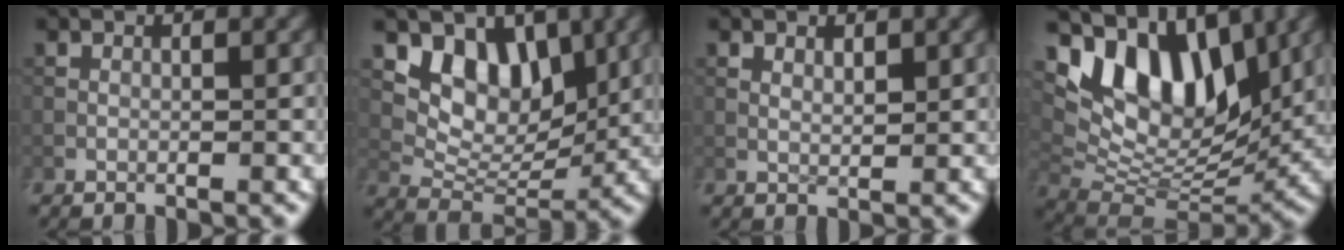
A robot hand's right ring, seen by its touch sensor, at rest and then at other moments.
{"total": 6.8, "force": [2.9, 4.5, 4.2], "torque": [-0.064, -0.017, 0.053]}
{"total": 1.2, "force": [0.6, 0.6, 0.7], "torque": [-0.016, -0.003, 0.017]}
{"total": 11.2, "force": [4.9, 6.1, 8.0], "torque": [-0.136, 0.003, 0.094]}